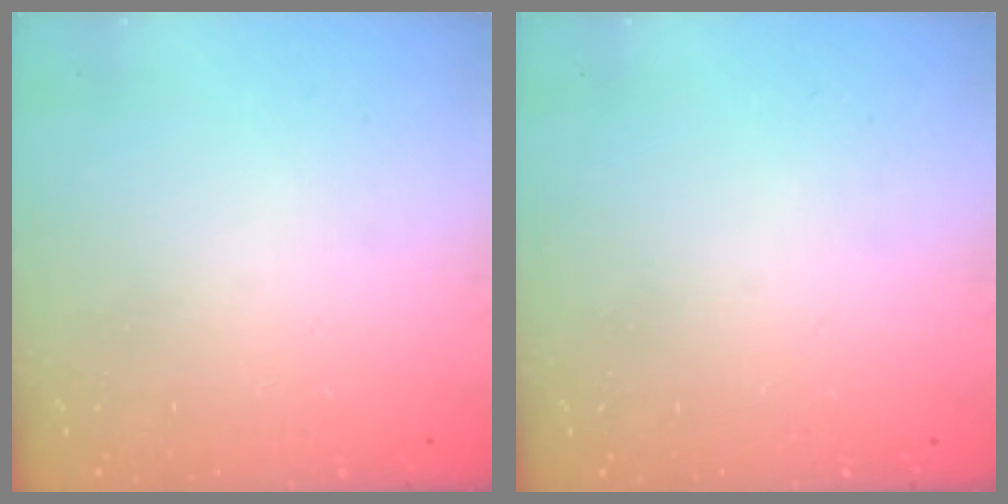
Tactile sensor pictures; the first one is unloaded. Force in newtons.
{"total": 0.0}